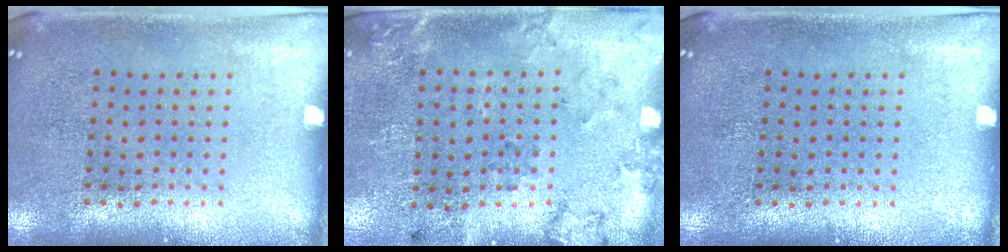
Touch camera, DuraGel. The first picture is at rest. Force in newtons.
{"total": 2.0, "press": 1.4, "slide": 1.5}
{"total": 0.0}